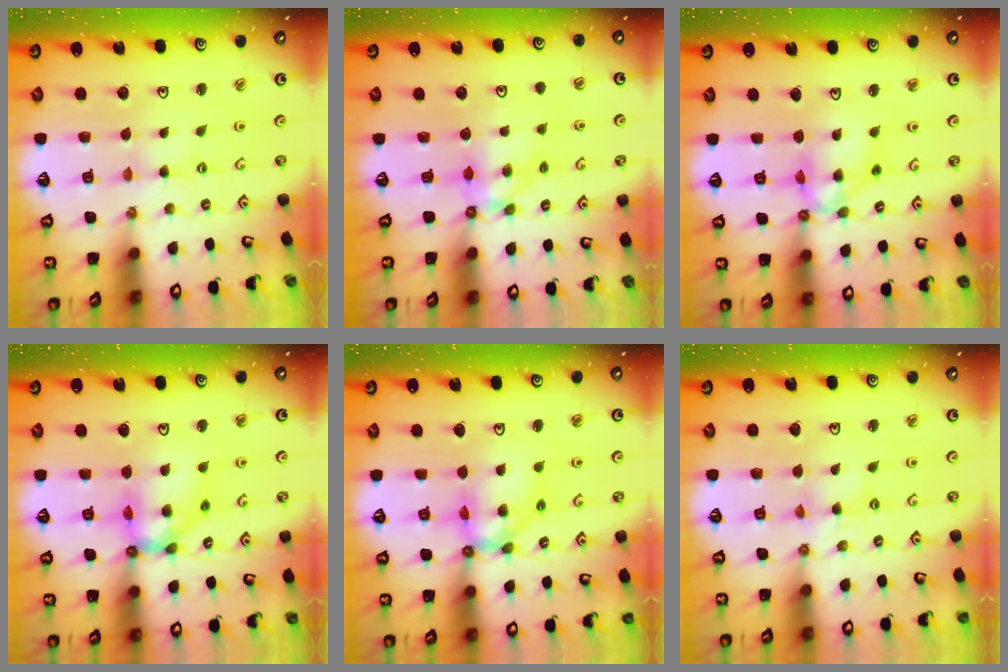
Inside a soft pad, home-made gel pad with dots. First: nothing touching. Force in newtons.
{"total": 6.7, "press": 6.7, "slide": 0.2}
{"total": 12.0, "press": 11.9, "slide": 1.4}
{"total": 12.8, "press": 12.8, "slide": 1.2}
{"total": 11.9, "press": 11.8, "slide": 1.4}
{"total": 1.2, "press": 1.2, "slide": 0.3}